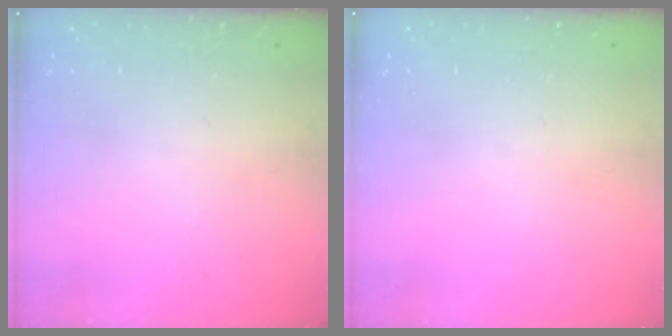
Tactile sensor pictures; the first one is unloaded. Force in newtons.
{"total": 0.0}